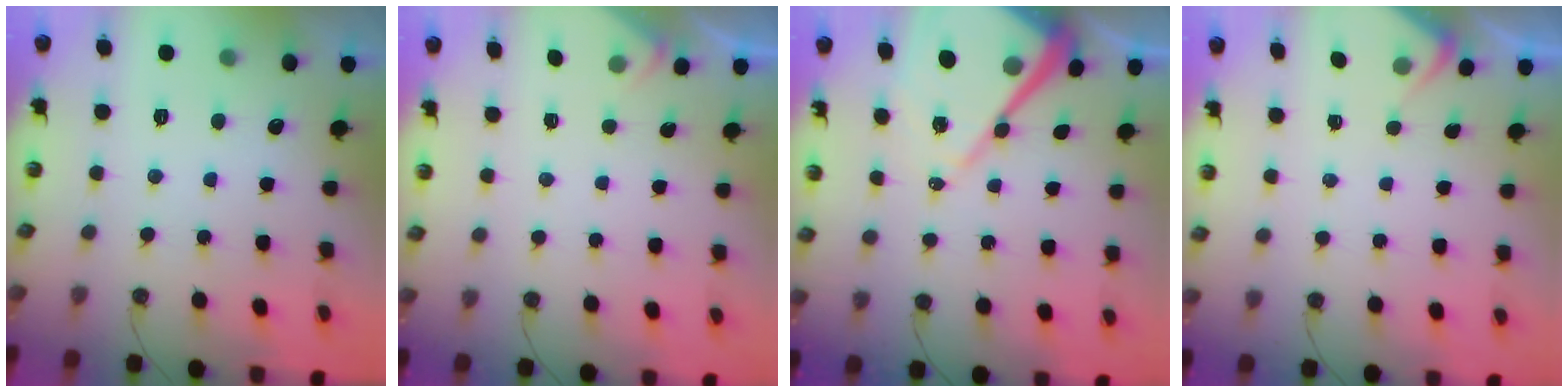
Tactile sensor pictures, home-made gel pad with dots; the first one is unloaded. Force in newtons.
{"total": 1.8, "press": 1.8, "slide": 0.4}
{"total": 15.8, "press": 15.7, "slide": 1.4}
{"total": 2.8, "press": 2.7, "slide": 0.4}